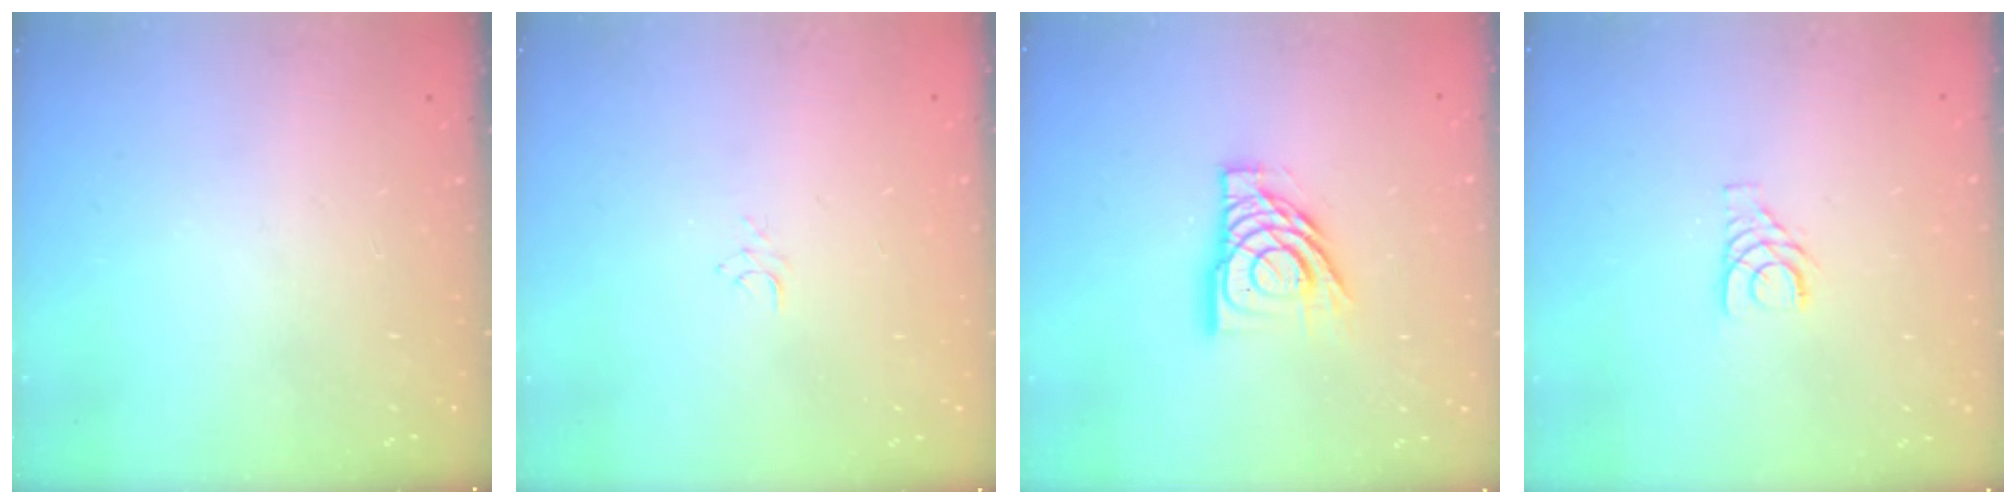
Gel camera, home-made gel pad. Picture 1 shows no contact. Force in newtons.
{"total": 3.7, "press": 3.7, "slide": 0.1}
{"total": 12.2, "press": 12.2, "slide": 1.1}
{"total": 4.4, "press": 4.3, "slide": 0.4}